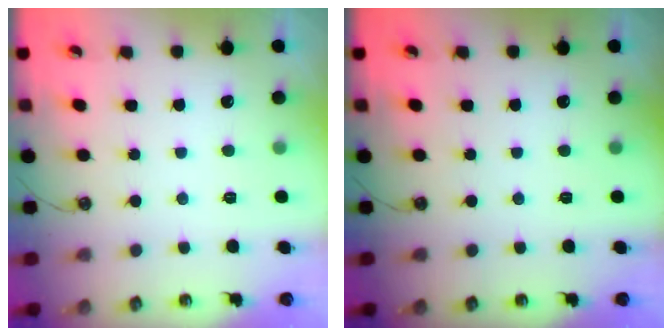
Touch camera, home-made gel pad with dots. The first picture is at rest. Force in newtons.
{"total": 0.0}